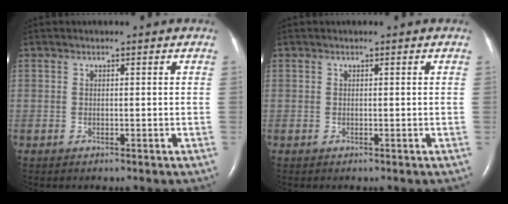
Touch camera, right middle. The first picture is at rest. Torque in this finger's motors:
{"motor_torque": [-0.01, 0.00, -0.02, 0.00]}